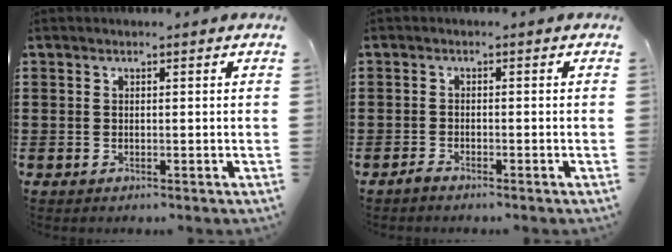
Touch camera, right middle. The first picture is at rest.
{"total": 1.3, "force": [-1.2, 0.2, 0.4], "torque": [-0.011, 0.000, -0.024]}